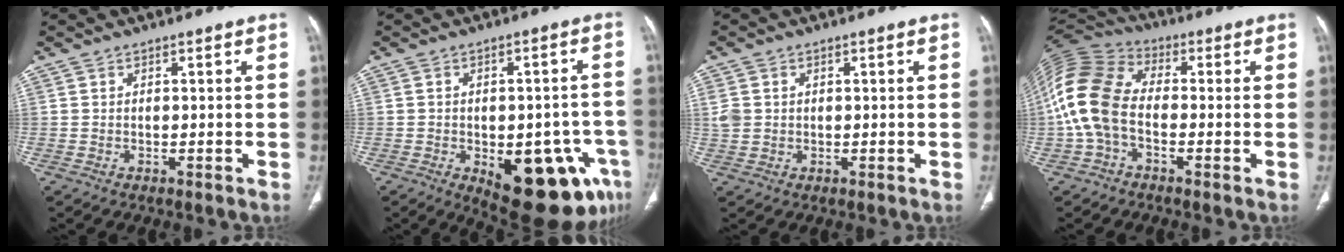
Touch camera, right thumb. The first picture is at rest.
{"total": 18.2, "force": [-7.5, 8.3, 14.4], "torque": [-0.134, 0.022, -0.079]}
{"total": 3.6, "force": [0.5, 3.1, 1.8], "torque": [-0.040, 0.003, 0.016]}
{"total": 14.1, "force": [-2.0, 9.2, 10.5], "torque": [-0.227, 0.033, -0.048]}